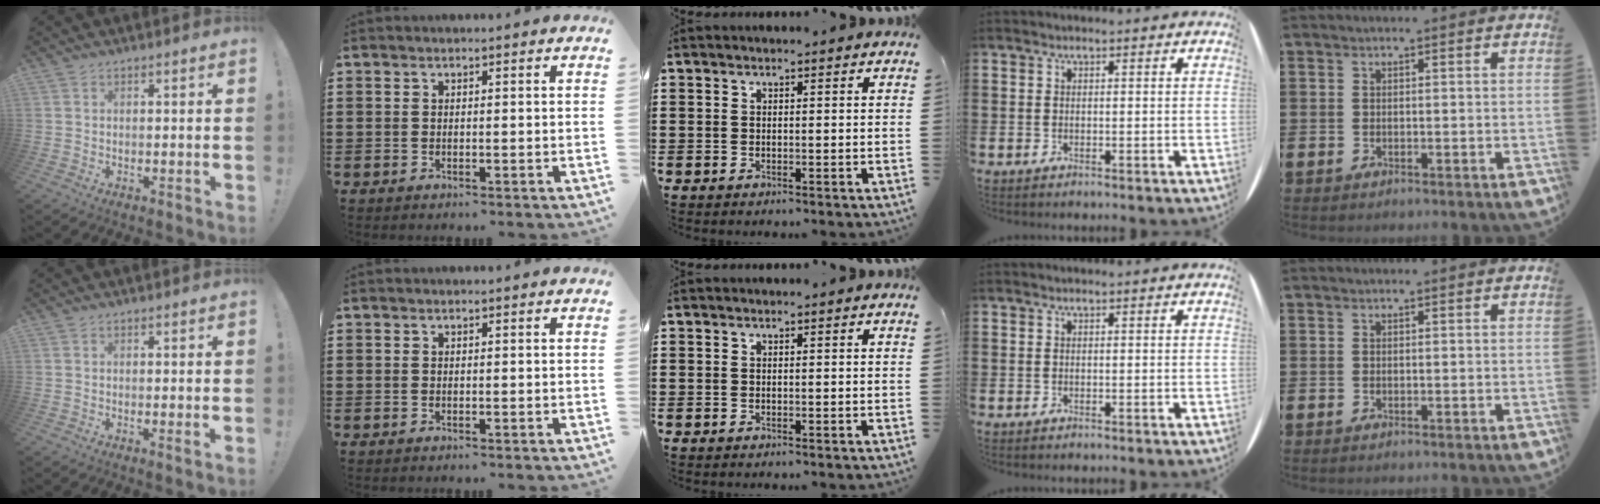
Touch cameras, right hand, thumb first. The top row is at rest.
{"thumb": {"total": 1.1, "force": [0.3, 0.0, 1.1], "torque": [-0.013, -0.004, 0.002]}}